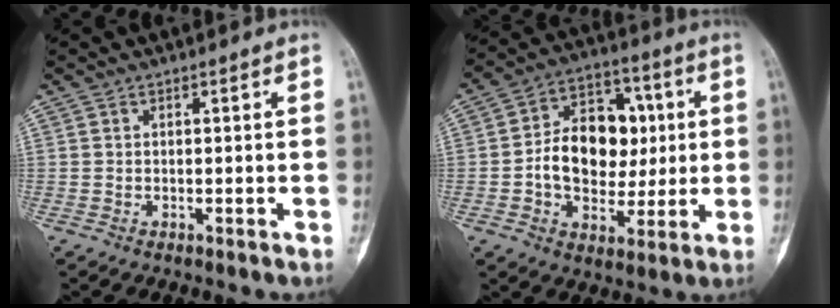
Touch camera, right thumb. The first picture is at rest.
{"total": 16.3, "force": [0.5, 11.7, 11.4], "torque": [-0.137, 0.025, 0.009]}